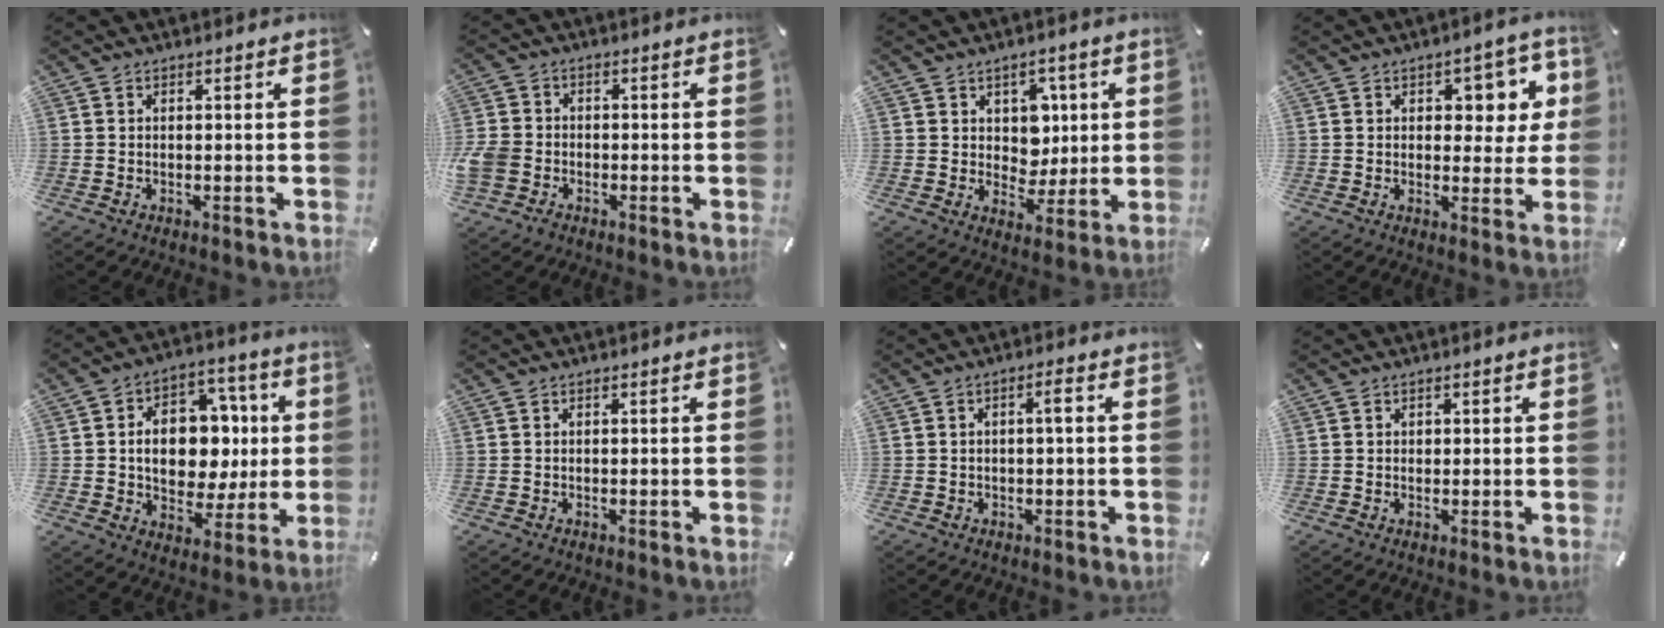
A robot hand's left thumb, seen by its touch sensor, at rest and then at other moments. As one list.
[{"total": 4.9, "force": [-2.0, 4.0, 1.9], "torque": [-0.050, 0.007, -0.039]}, {"total": 7.7, "force": [2.5, 6.9, 2.2], "torque": [-0.023, -0.013, 0.045]}, {"total": 9.0, "force": [3.0, 5.6, 6.3], "torque": [-0.066, -0.012, 0.046]}, {"total": 14.2, "force": [0.2, 11.2, 8.7], "torque": [-0.126, 0.000, 0.014]}, {"total": 0.0}, {"total": 2.6, "force": [0.1, 0.6, 2.5], "torque": [-0.048, 0.010, -0.002]}, {"total": 0.6, "force": [0.1, 0.6, 0.1], "torque": [0.005, 0.000, -0.001]}]